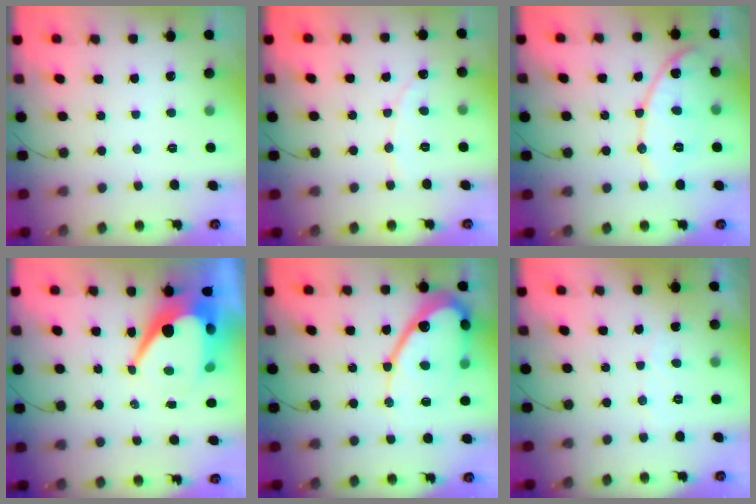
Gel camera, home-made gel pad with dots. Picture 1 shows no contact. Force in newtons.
{"total": 1.9, "press": 1.8, "slide": 0.2}
{"total": 11.4, "press": 11.3, "slide": 0.9}
{"total": 14.3, "press": 14.2, "slide": 1.1}
{"total": 15.7, "press": 15.6, "slide": 1.3}
{"total": 2.8, "press": 2.8, "slide": 0.2}